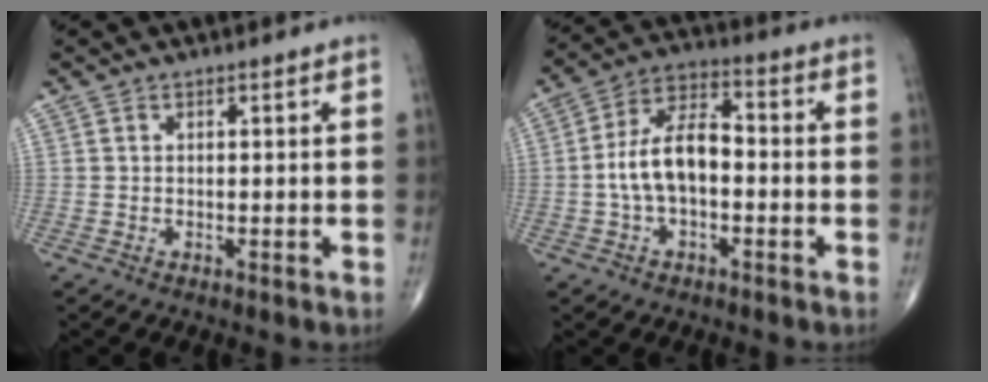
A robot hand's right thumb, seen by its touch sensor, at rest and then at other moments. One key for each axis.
{"total": 10.6, "fx": -1.3, "fy": 5.7, "fz": 8.8, "tx": -0.164, "ty": 0.039, "tz": -0.033}